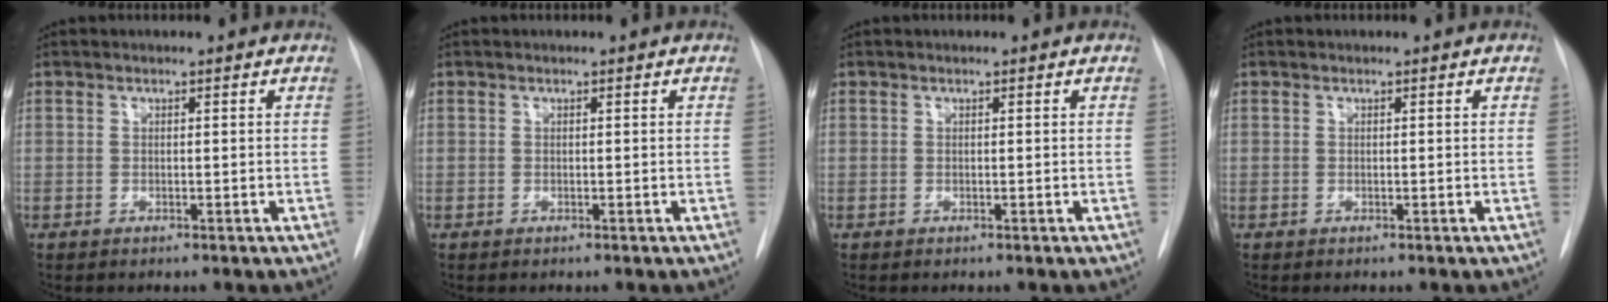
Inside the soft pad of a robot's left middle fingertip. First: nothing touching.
{"total": 0.0}
{"total": 0.0}
{"total": 0.0}